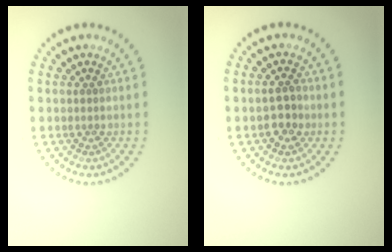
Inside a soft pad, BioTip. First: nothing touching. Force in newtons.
{"total": 2.3, "press": 2.3, "slide": 0.3}